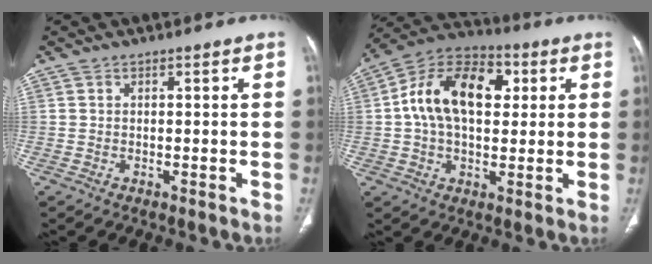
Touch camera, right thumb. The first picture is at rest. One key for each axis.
{"total": 16.8, "fx": 3.0, "fy": 10.6, "fz": 12.7, "tx": -0.198, "ty": 0.024, "tz": 0.043}